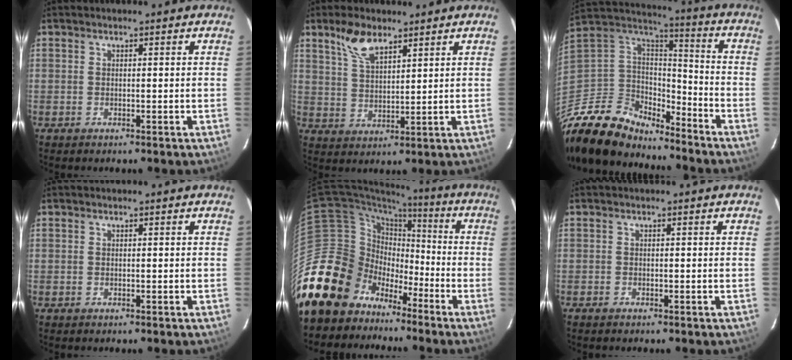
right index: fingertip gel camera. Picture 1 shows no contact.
{"total": 6.8, "force": [4.7, 2.9, 4.0], "torque": [-0.074, 0.006, 0.095]}
{"total": 17.9, "force": [-14.3, 8.5, 6.5], "torque": [-0.173, 0.024, -0.265]}
{"total": 0.0}
{"total": 18.8, "force": [-11.2, 14.3, 4.7], "torque": [-0.130, 0.044, -0.188]}
{"total": 0.5, "force": [-0.5, 0.2, 0.0], "torque": [-0.003, -0.001, -0.011]}